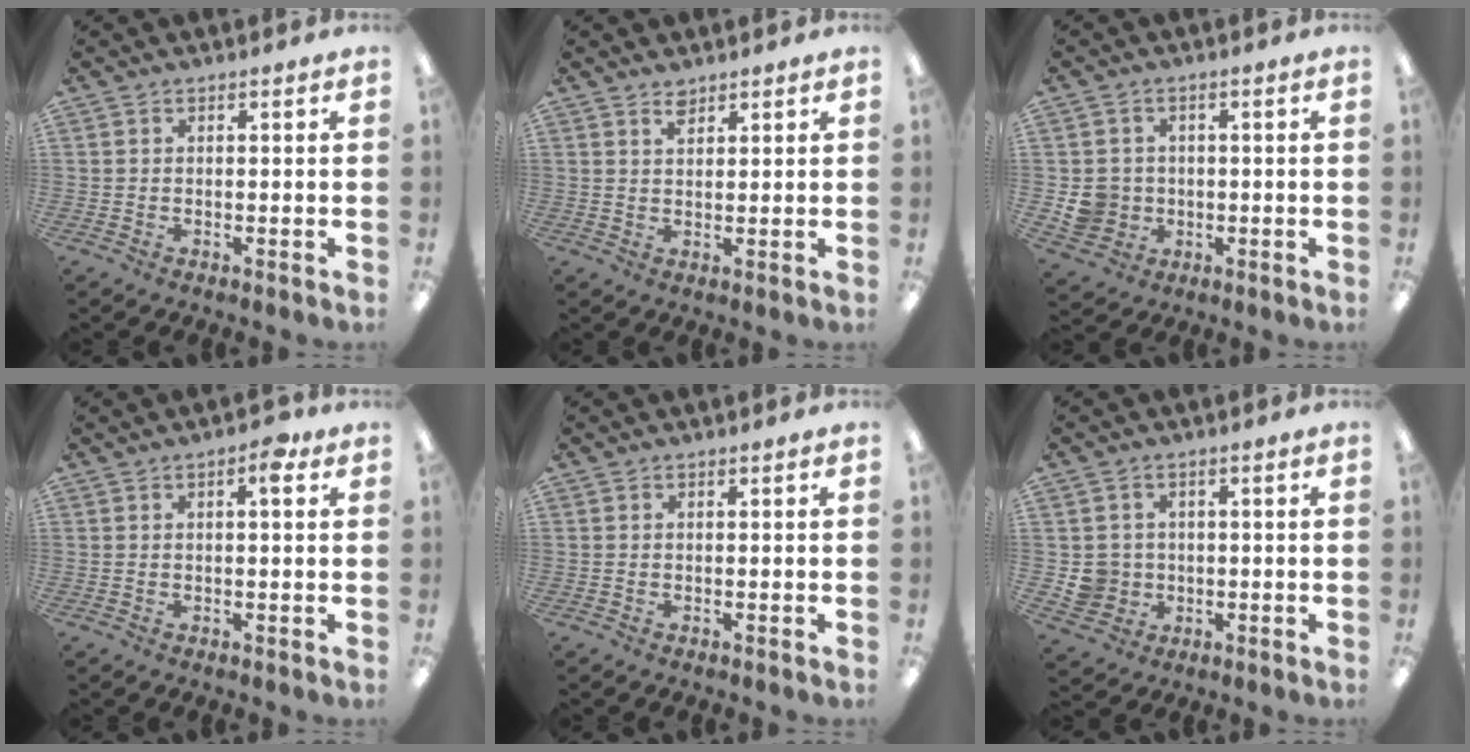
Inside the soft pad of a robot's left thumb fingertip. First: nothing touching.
{"total": 2.5, "force": [2.1, 1.0, 1.0], "torque": [-0.016, -0.005, 0.038]}
{"total": 6.3, "force": [-0.4, 6.1, 1.6], "torque": [-0.030, 0.011, -0.001]}
{"total": 4.1, "force": [1.7, 1.4, 3.4], "torque": [-0.040, -0.006, 0.020]}
{"total": 0.0}
{"total": 5.6, "force": [0.1, 5.5, 1.0], "torque": [-0.022, 0.006, 0.006]}